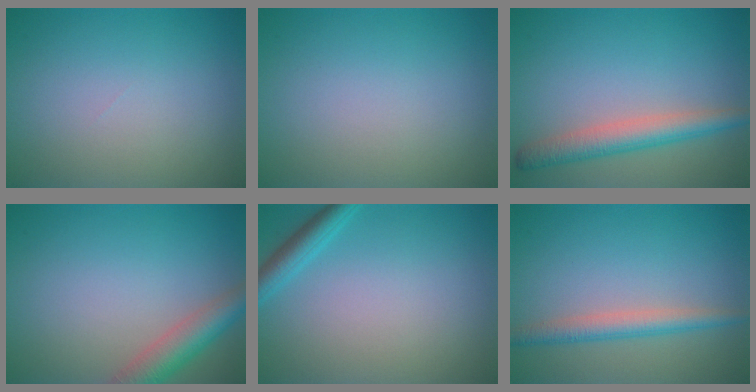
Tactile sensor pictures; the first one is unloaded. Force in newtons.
{"total": 0.0}
{"total": 3.8, "press": 3.8, "slide": 0.3}
{"total": 4.3, "press": 4.2, "slide": 0.2}
{"total": 2.3, "press": 2.3, "slide": 0.1}
{"total": 2.7, "press": 2.7, "slide": 0.1}